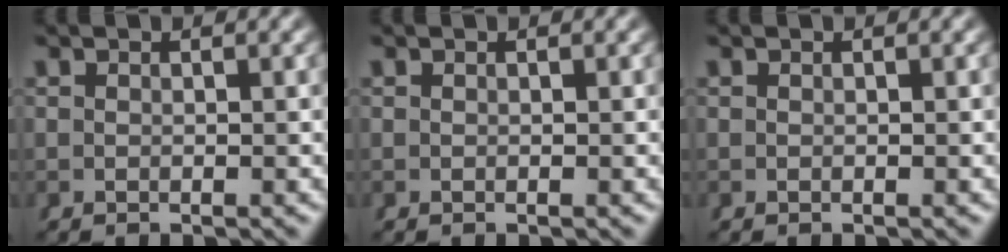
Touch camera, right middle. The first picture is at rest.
{"total": 0.0}
{"total": 1.6, "force": [-0.2, -1.5, -0.5], "torque": [0.018, -0.010, 0.007]}